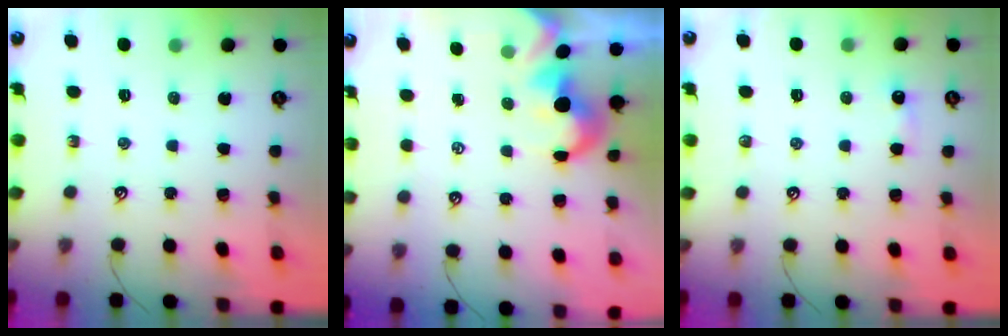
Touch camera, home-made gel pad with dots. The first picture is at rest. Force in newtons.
{"total": 1.2, "press": 0.9, "slide": 0.8}
{"total": 2.6, "press": 2.6, "slide": 0.4}